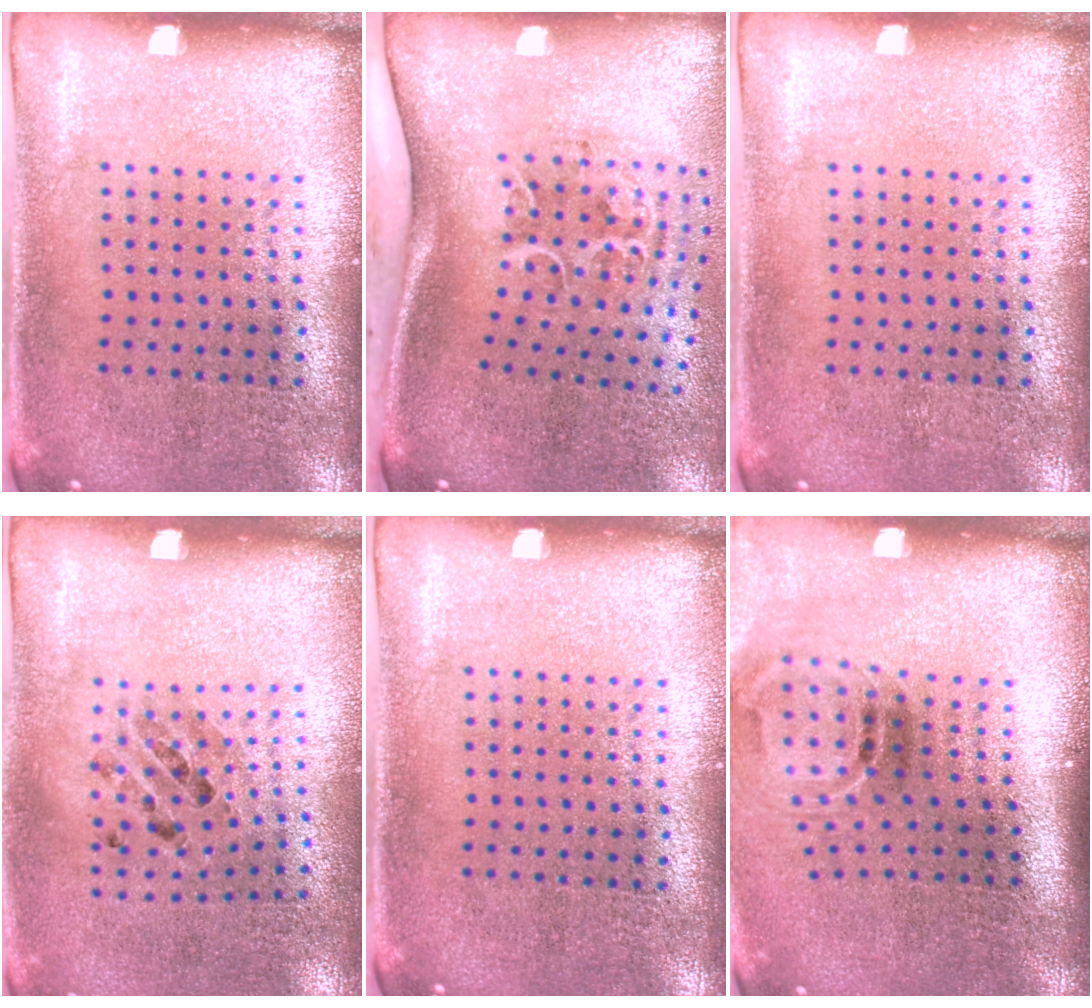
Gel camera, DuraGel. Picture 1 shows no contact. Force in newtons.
{"total": 2.2, "press": 1.3, "slide": 1.8}
{"total": 0.0}
{"total": 0.9, "press": 0.7, "slide": 0.5}
{"total": 0.0}
{"total": 1.7, "press": 1.0, "slide": 1.3}